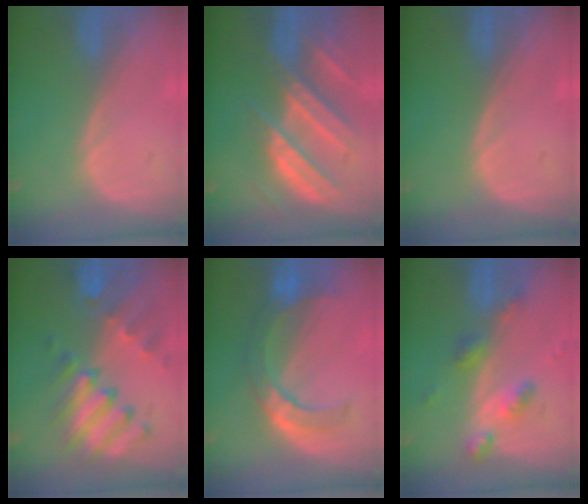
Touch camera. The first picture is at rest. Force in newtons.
{"total": 10.3, "press": 9.1, "slide": 4.8}
{"total": 0.0}
{"total": 10.0, "press": 8.8, "slide": 4.7}
{"total": 7.5, "press": 7.2, "slide": 1.8}
{"total": 6.1, "press": 5.3, "slide": 3.0}